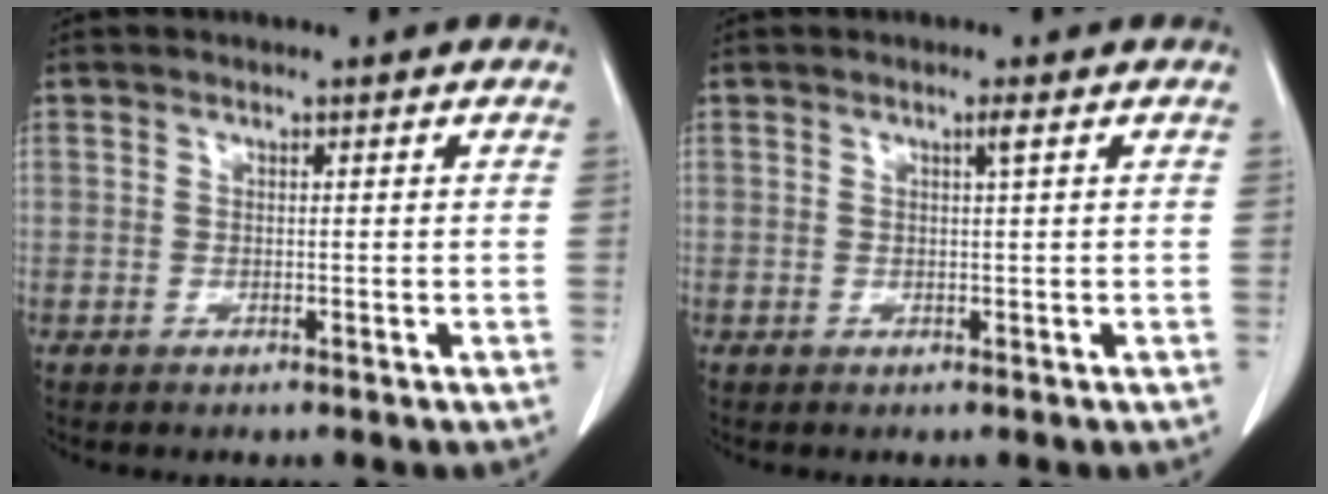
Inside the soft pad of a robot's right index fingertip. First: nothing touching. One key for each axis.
{"total": 0.9, "fx": 0.4, "fy": -0.3, "fz": 0.8, "tx": -0.020, "ty": -0.002, "tz": 0.010}